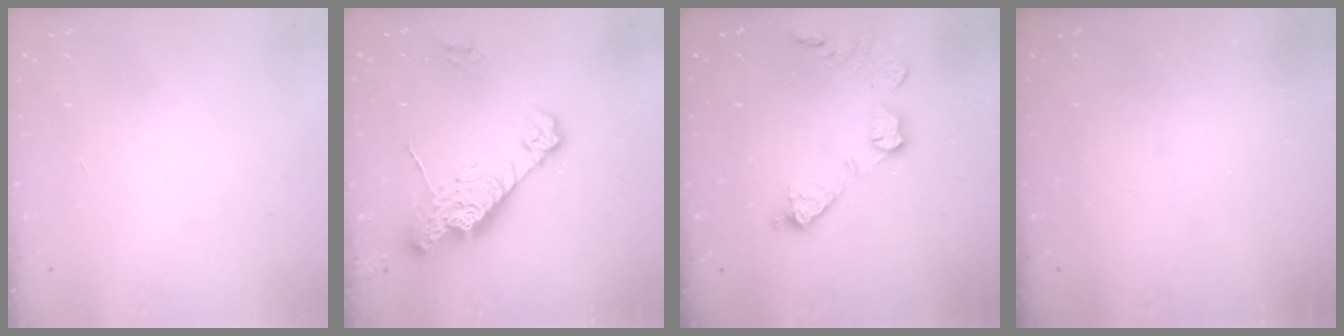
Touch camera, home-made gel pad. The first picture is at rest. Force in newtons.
{"total": 14.0, "press": 13.9, "slide": 1.3}
{"total": 12.9, "press": 12.8, "slide": 0.9}
{"total": 0.0}